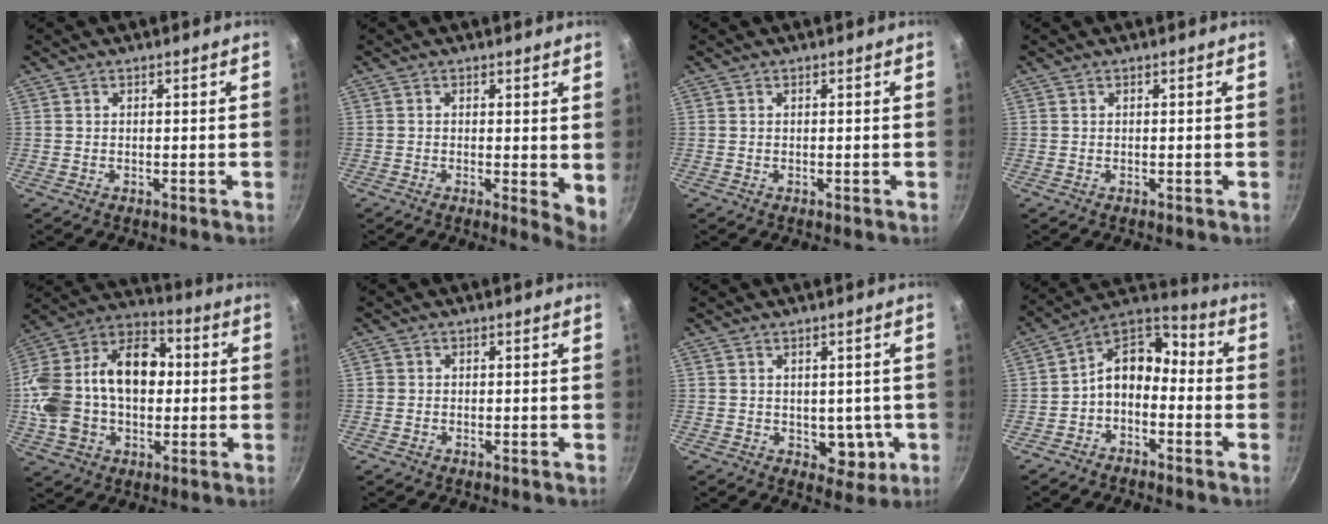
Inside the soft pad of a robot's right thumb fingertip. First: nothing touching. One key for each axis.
{"total": 4.4, "fx": 0.3, "fy": 1.6, "fz": 4.1, "tx": -0.050, "ty": -0.013, "tz": 0.000}
{"total": 0.0}
{"total": 0.0}
{"total": 24.6, "fx": 0.6, "fy": 17.0, "fz": 17.8, "tx": -0.312, "ty": 0.056, "tz": 0.000}
{"total": 0.9, "fx": -0.3, "fy": 0.8, "fz": 0.2, "tx": -0.003, "ty": 0.000, "tz": -0.007}
{"total": 5.5, "fx": -0.4, "fy": 4.0, "fz": 3.8, "tx": -0.015, "ty": 0.002, "tz": 0.003}
{"total": 9.9, "fx": -2.9, "fy": 6.8, "fz": 6.6, "tx": -0.098, "ty": 0.071, "tz": -0.072}